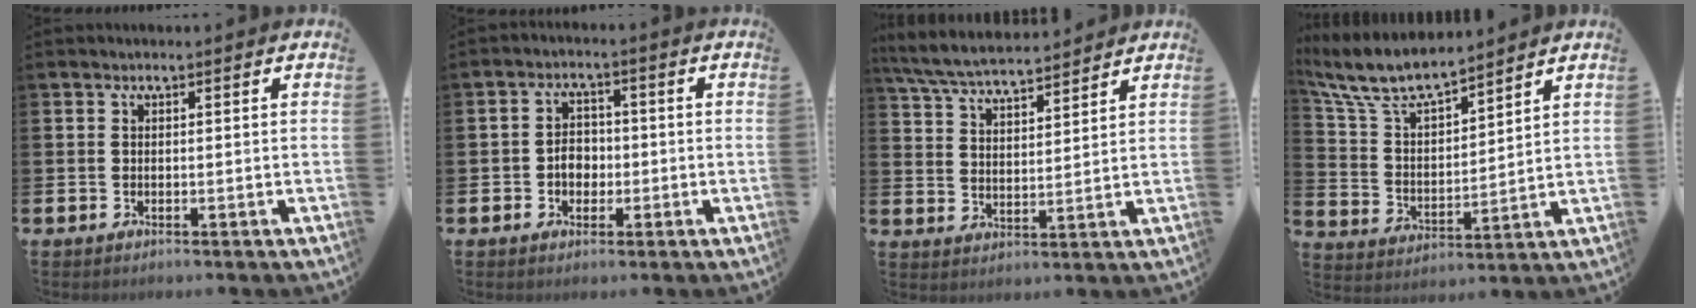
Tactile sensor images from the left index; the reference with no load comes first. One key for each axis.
{"total": 3.3, "fx": -0.8, "fy": 2.5, "fz": 2.0, "tx": -0.030, "ty": 0.003, "tz": -0.020}
{"total": 6.2, "fx": 6.0, "fy": 0.7, "fz": 1.3, "tx": -0.054, "ty": -0.032, "tz": 0.107}
{"total": 8.4, "fx": 7.5, "fy": 1.9, "fz": 3.1, "tx": -0.098, "ty": -0.043, "tz": 0.134}